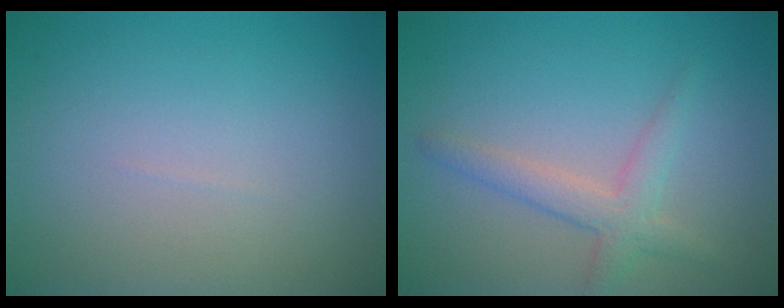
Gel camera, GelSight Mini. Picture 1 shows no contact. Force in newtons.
{"total": 2.6, "press": 2.6, "slide": 0.1}